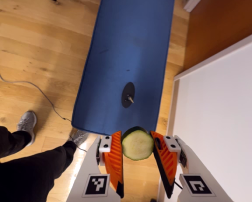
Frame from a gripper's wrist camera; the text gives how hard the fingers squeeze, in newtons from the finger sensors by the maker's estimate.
{"total": 9.7, "left": 9.5, "right": 9.9}